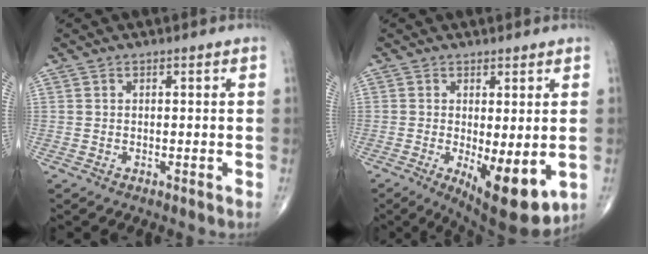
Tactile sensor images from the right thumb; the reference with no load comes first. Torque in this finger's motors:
{"motor_torque": [0.02, 1.15, -0.05, -0.17, 0.10]}